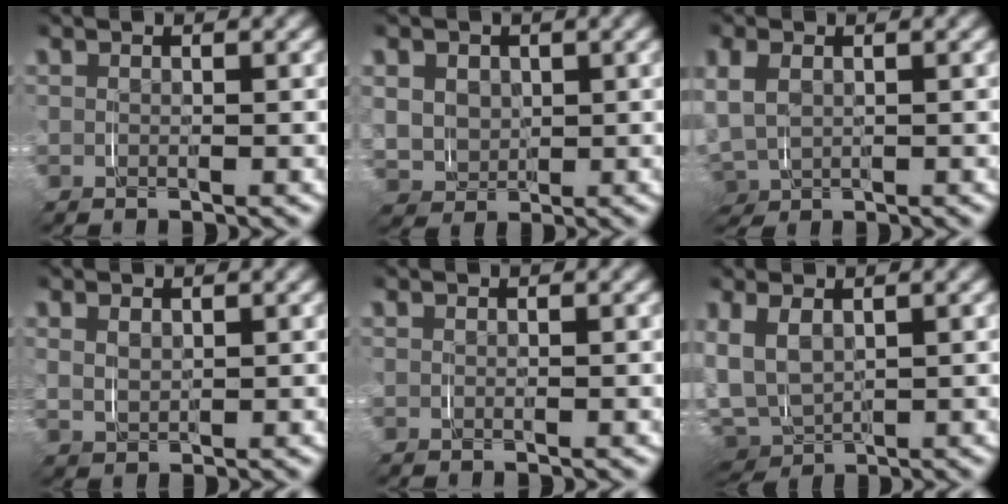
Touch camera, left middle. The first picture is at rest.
{"total": 5.1, "force": [-0.2, 5.0, 0.9], "torque": [-0.033, -0.030, 0.003]}
{"total": 4.1, "force": [-0.6, 3.8, 1.5], "torque": [-0.042, -0.018, -0.005]}
{"total": 0.9, "force": [0.8, -0.1, -0.4], "torque": [0.009, -0.003, 0.019]}
{"total": 0.0}
{"total": 6.5, "force": [-1.6, 5.9, 2.2], "torque": [-0.067, -0.023, -0.028]}